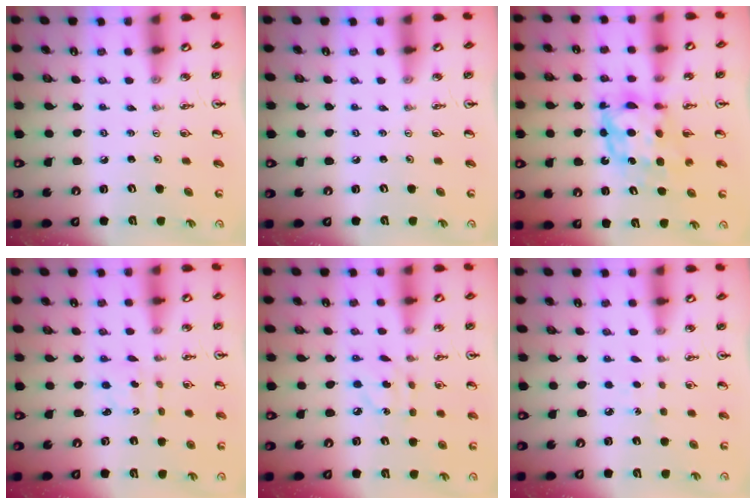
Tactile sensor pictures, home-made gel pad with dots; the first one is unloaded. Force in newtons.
{"total": 0.0}
{"total": 7.1, "press": 7.1, "slide": 0.9}
{"total": 2.1, "press": 2.0, "slide": 0.6}
{"total": 4.4, "press": 4.3, "slide": 0.5}
{"total": 4.2, "press": 4.2, "slide": 0.5}